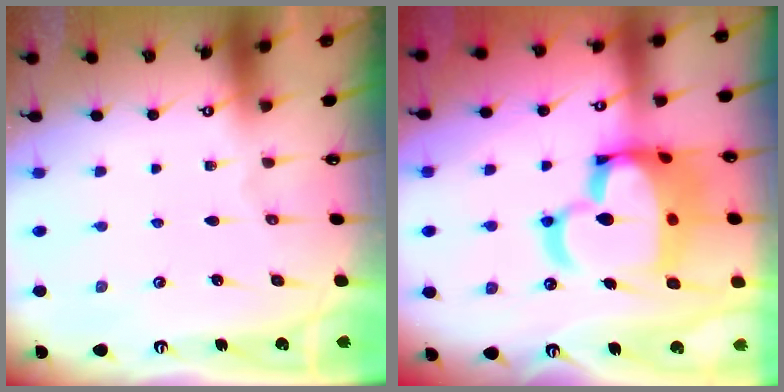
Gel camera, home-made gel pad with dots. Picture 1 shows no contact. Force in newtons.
{"total": 19.2, "press": 19.0, "slide": 2.6}